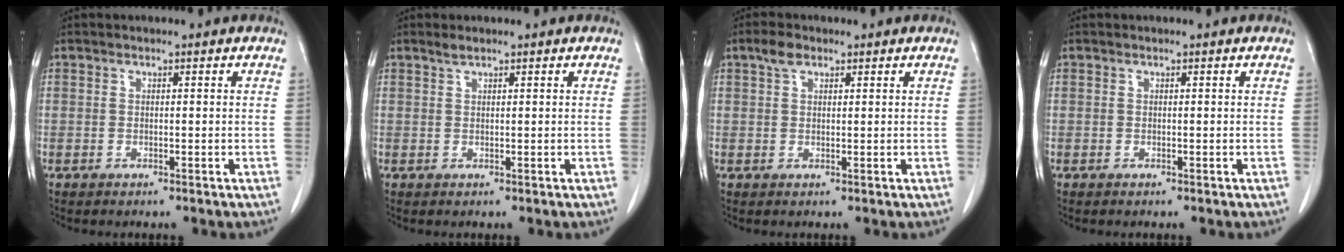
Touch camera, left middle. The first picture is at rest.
{"total": 0.9, "force": [0.8, 0.0, 0.4], "torque": [-0.012, 0.001, 0.018]}
{"total": 2.3, "force": [1.5, 1.2, 1.3], "torque": [-0.029, 0.008, 0.029]}
{"total": 0.0}